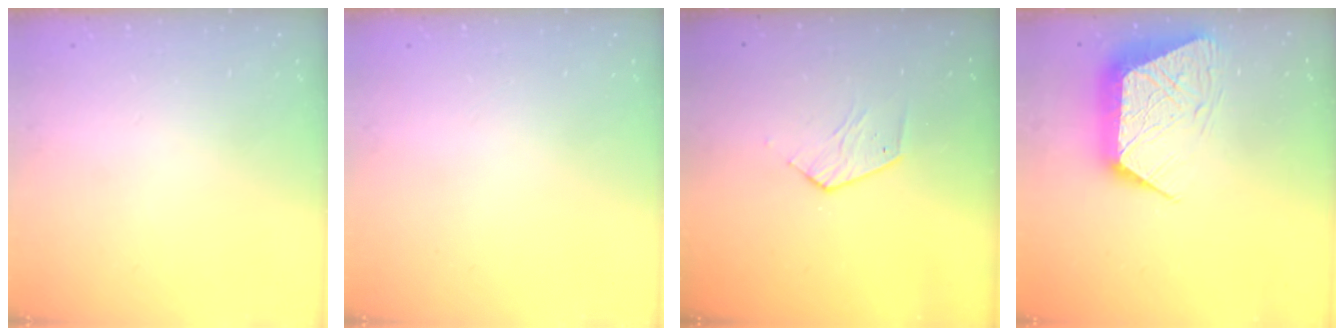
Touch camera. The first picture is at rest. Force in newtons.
{"total": 0.0}
{"total": 3.7, "press": 3.7, "slide": 0.3}
{"total": 12.5, "press": 12.4, "slide": 1.0}